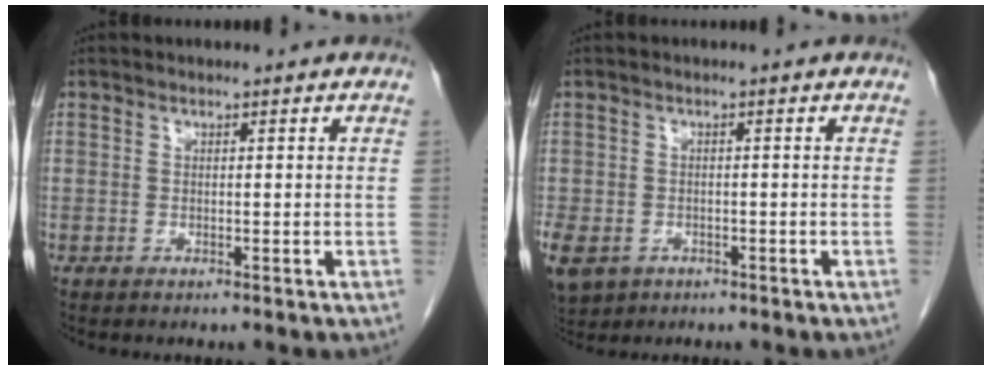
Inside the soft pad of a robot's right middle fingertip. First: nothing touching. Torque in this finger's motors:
{"motor_torque": [1.17, -0.97, 1.05, 0.21]}